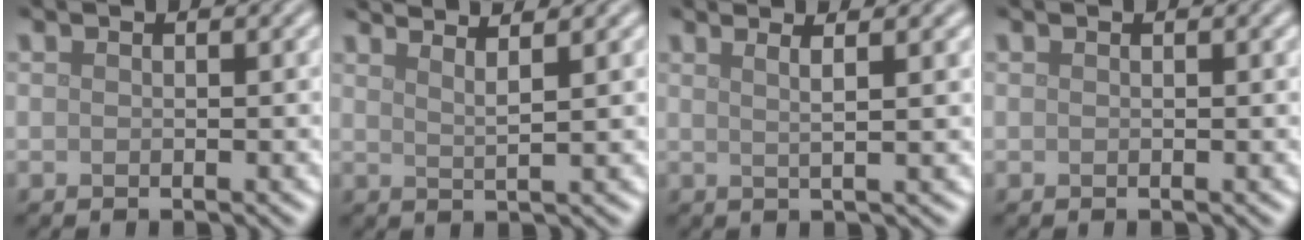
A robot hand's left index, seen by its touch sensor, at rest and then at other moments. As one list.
[{"total": 3.7, "force": [2.9, 0.8, 2.2], "torque": [-0.017, 0.015, 0.019]}, {"total": 4.3, "force": [2.3, 1.3, 3.3], "torque": [-0.033, 0.020, 0.000]}, {"total": 0.0}]